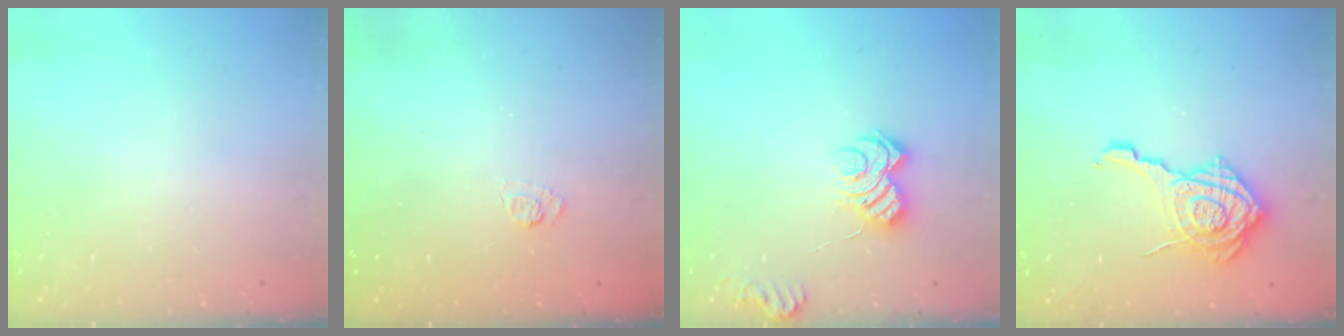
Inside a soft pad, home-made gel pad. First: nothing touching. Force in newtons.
{"total": 2.9, "press": 2.5, "slide": 1.5}
{"total": 7.8, "press": 7.7, "slide": 0.9}
{"total": 14.9, "press": 14.9, "slide": 0.8}